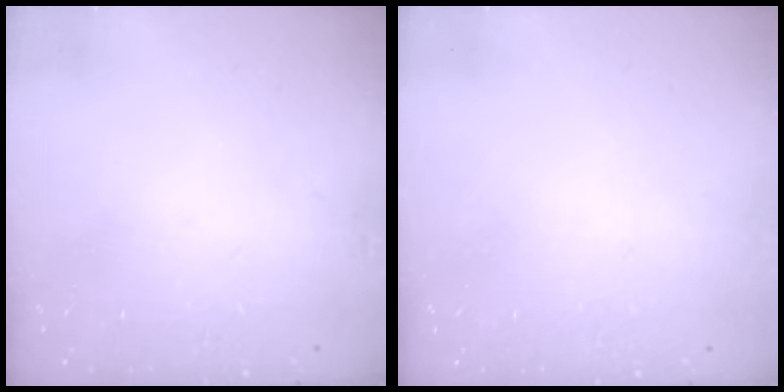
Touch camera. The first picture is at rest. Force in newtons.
{"total": 1.9, "press": 1.9, "slide": 0.1}